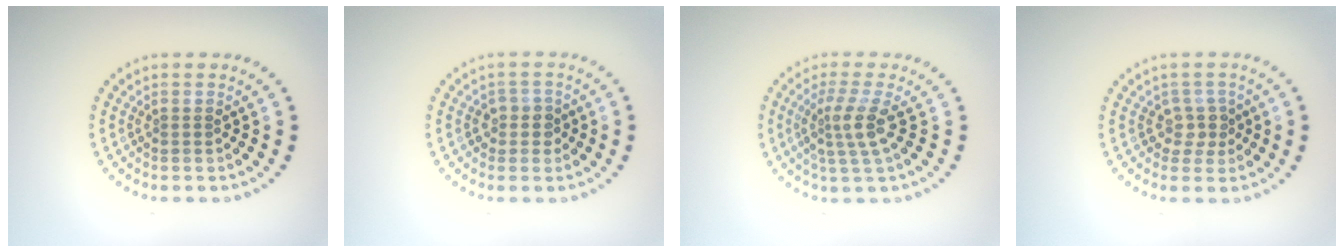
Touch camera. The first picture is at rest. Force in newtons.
{"total": 1.8, "press": 1.5, "slide": 0.9}
{"total": 2.9, "press": 2.2, "slide": 1.9}
{"total": 2.0, "press": 1.6, "slide": 1.2}